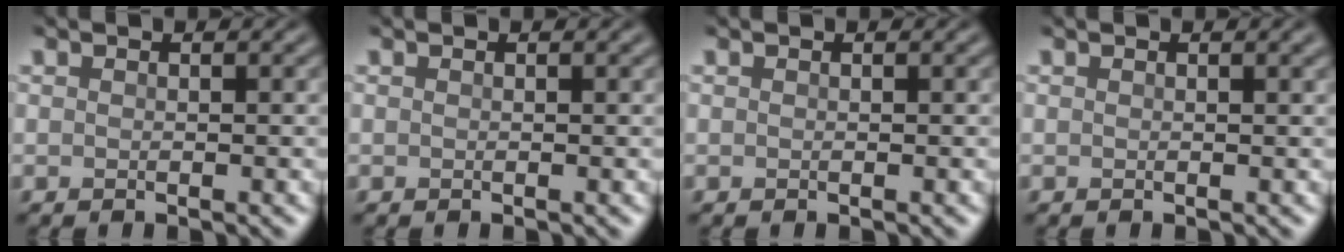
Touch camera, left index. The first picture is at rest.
{"total": 0.0}
{"total": 0.0}
{"total": 1.1, "force": [0.6, 0.3, 0.9], "torque": [-0.006, 0.005, 0.008]}